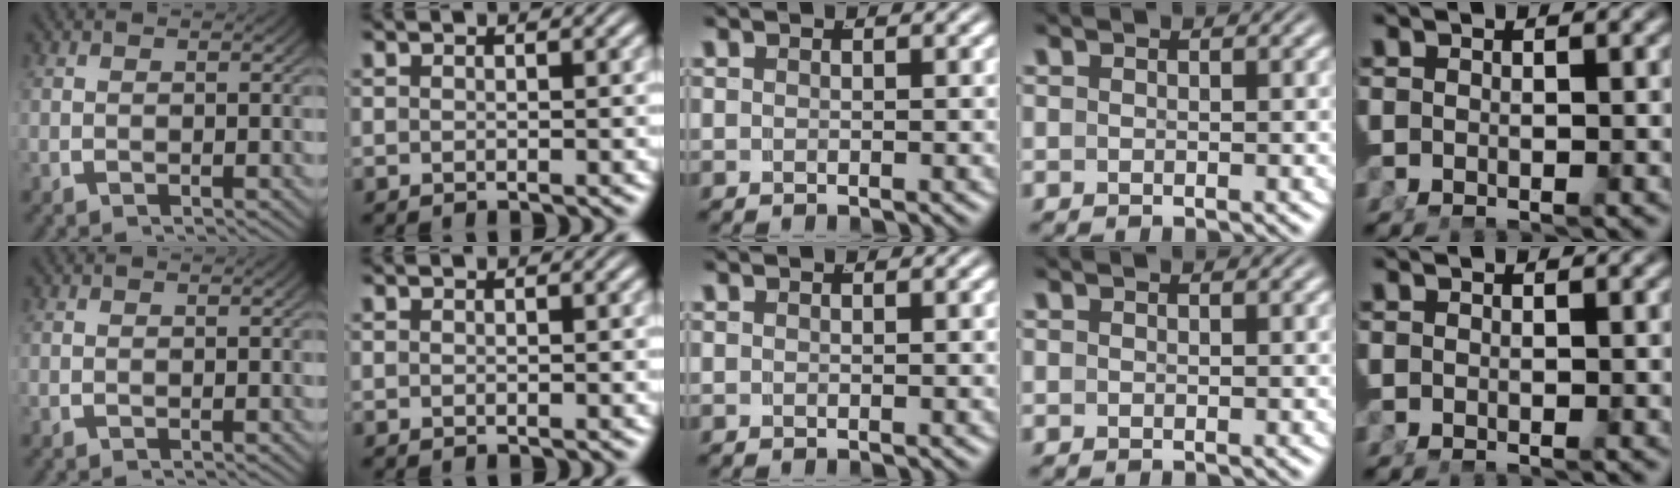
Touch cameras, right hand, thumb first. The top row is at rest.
{}